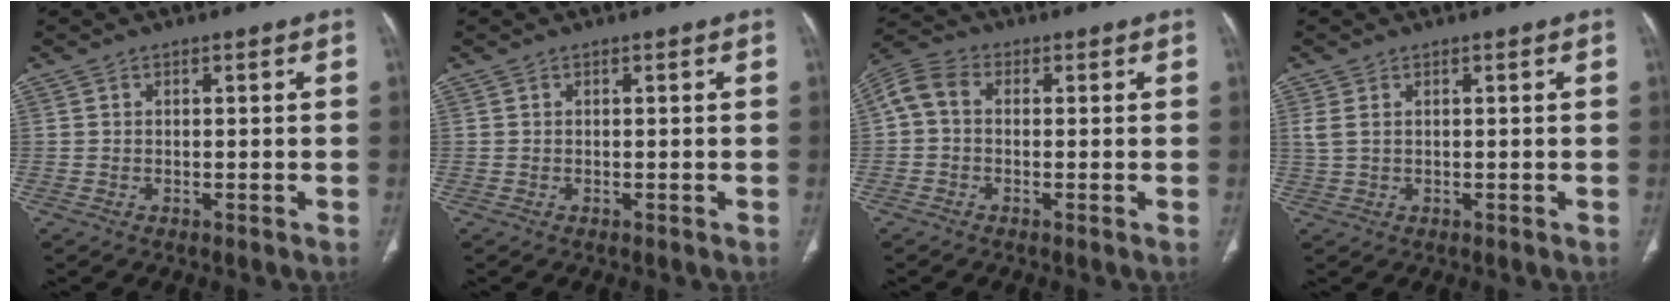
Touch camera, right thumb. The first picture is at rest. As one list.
[{"total": 0.0}, {"total": 5.8, "force": [0.2, 4.0, 4.2], "torque": [-0.083, 0.017, -0.010]}, {"total": 2.1, "force": [0.5, 1.3, 1.5], "torque": [-0.047, 0.010, 0.018]}]